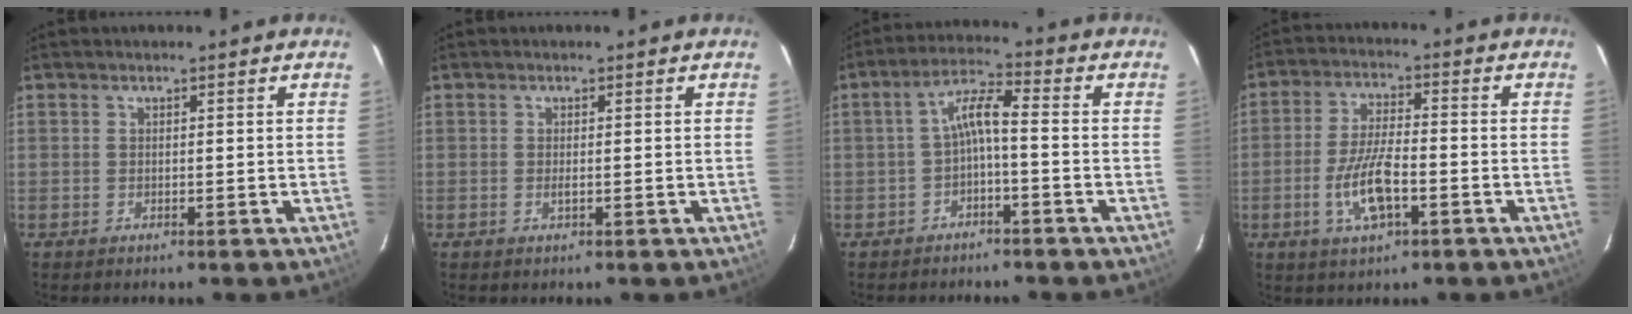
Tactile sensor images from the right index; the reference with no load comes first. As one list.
[{"total": 0.8, "force": [-0.2, 0.2, 0.7], "torque": [-0.014, -0.001, -0.004]}, {"total": 5.0, "force": [-1.8, 0.9, 4.6], "torque": [-0.104, 0.016, -0.033]}, {"total": 9.2, "force": [-3.4, 3.1, 7.9], "torque": [-0.163, -0.003, -0.062]}]